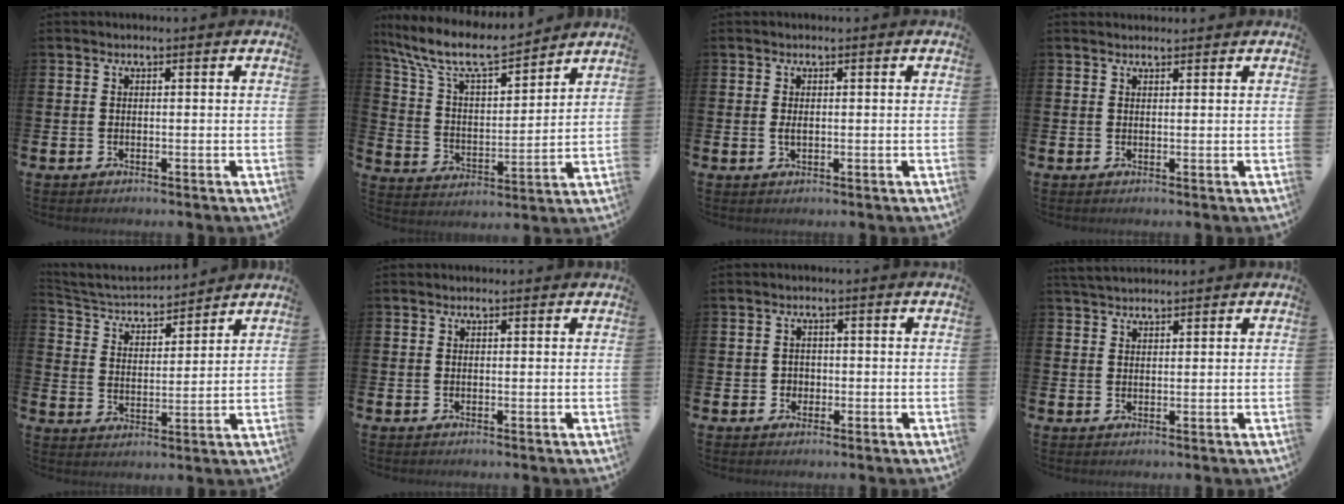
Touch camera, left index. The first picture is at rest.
{"total": 10.1, "force": [9.0, 2.3, 4.1], "torque": [-0.119, -0.054, 0.158]}
{"total": 1.0, "force": [0.0, 0.5, 0.8], "torque": [-0.017, 0.004, -0.001]}
{"total": 1.0, "force": [1.0, 0.2, 0.1], "torque": [0.005, -0.001, 0.017]}
{"total": 4.7, "force": [4.5, 1.2, 0.6], "torque": [-0.041, -0.035, 0.075]}
{"total": 0.0}
{"total": 1.5, "force": [-0.2, 1.5, 0.3], "torque": [0.000, 0.004, -0.009]}
{"total": 2.8, "force": [2.7, 0.6, 0.6], "torque": [-0.017, -0.006, 0.050]}